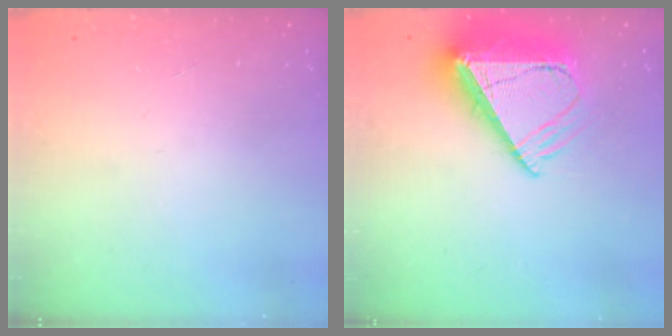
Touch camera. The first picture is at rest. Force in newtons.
{"total": 14.3, "press": 14.2, "slide": 1.2}